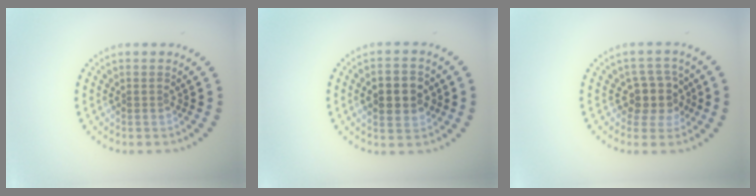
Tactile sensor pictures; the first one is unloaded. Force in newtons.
{"total": 4.4, "press": 4.4, "slide": 0.1}
{"total": 3.2, "press": 2.6, "slide": 1.8}